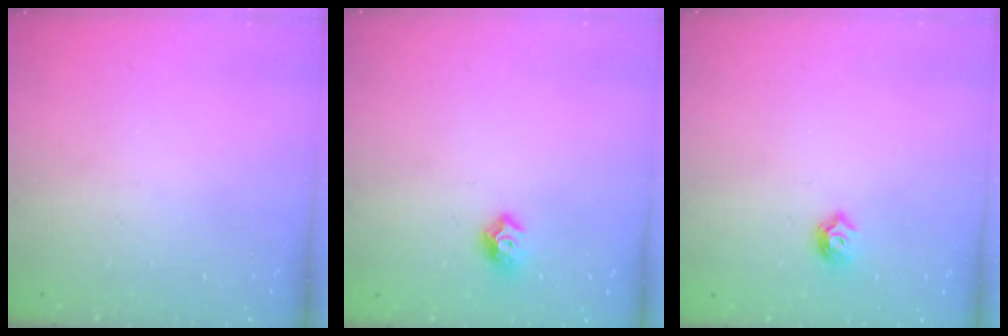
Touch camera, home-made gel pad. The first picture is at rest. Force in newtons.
{"total": 8.2, "press": 8.1, "slide": 1.0}
{"total": 5.6, "press": 5.6, "slide": 0.8}